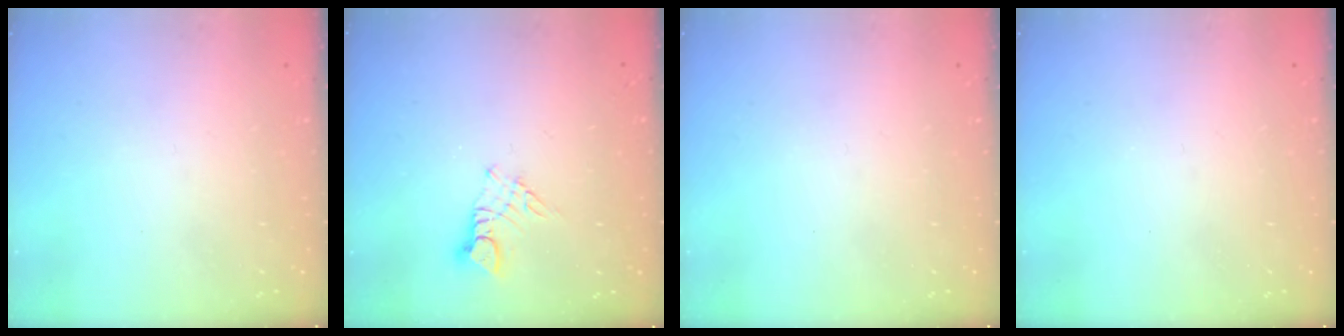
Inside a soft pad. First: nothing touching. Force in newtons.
{"total": 3.7, "press": 3.7, "slide": 0.3}
{"total": 0.0}
{"total": 0.0}